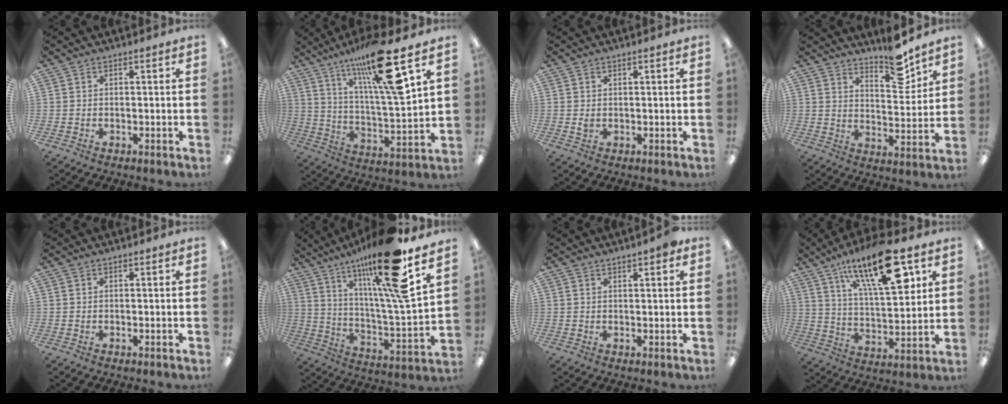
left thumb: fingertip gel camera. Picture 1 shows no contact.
{"total": 21.7, "force": [14.5, 3.2, 15.7], "torque": [-0.282, -0.068, 0.227]}
{"total": 1.6, "force": [0.3, 0.9, 1.2], "torque": [-0.026, 0.003, 0.005]}
{"total": 10.6, "force": [8.6, 3.6, 5.2], "torque": [-0.046, -0.068, 0.145]}
{"total": 0.0}
{"total": 22.8, "force": [16.3, 2.9, 15.6], "torque": [-0.266, -0.095, 0.252]}
{"total": 2.8, "force": [1.9, 0.6, 2.0], "torque": [-0.026, -0.003, 0.029]}
{"total": 22.7, "force": [12.5, 8.4, 17.1], "torque": [-0.262, -0.053, 0.200]}